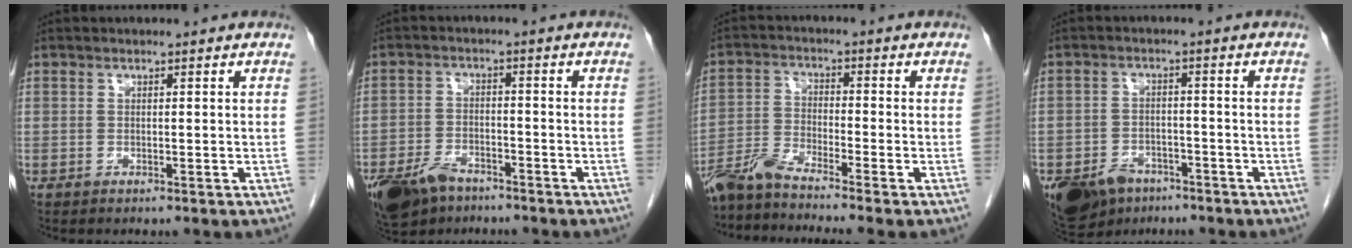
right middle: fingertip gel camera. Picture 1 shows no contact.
{"total": 8.9, "force": [-6.5, 4.3, 4.3], "torque": [-0.086, -0.010, -0.115]}
{"total": 6.4, "force": [-5.7, -1.8, 2.1], "torque": [-0.052, -0.016, -0.112]}
{"total": 10.3, "force": [-6.9, 6.3, 4.3], "torque": [-0.091, -0.001, -0.109]}